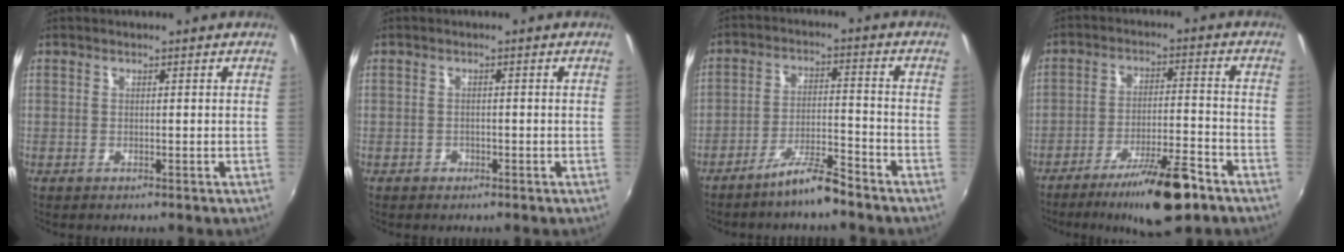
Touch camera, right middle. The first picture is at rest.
{"total": 1.2, "force": [-0.8, 0.9, 0.1], "torque": [-0.005, 0.000, -0.011]}
{"total": 6.6, "force": [-5.6, 0.4, 3.5], "torque": [-0.076, 0.004, -0.098]}
{"total": 12.4, "force": [-8.8, 2.3, 8.5], "torque": [-0.157, -0.011, -0.143]}